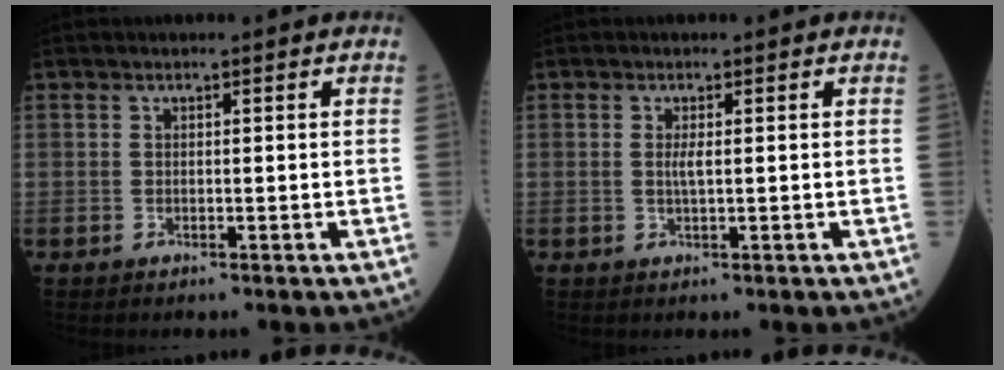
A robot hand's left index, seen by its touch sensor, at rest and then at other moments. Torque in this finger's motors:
{"motor_torque": [0.36, -0.23, 0.01, 0.01]}